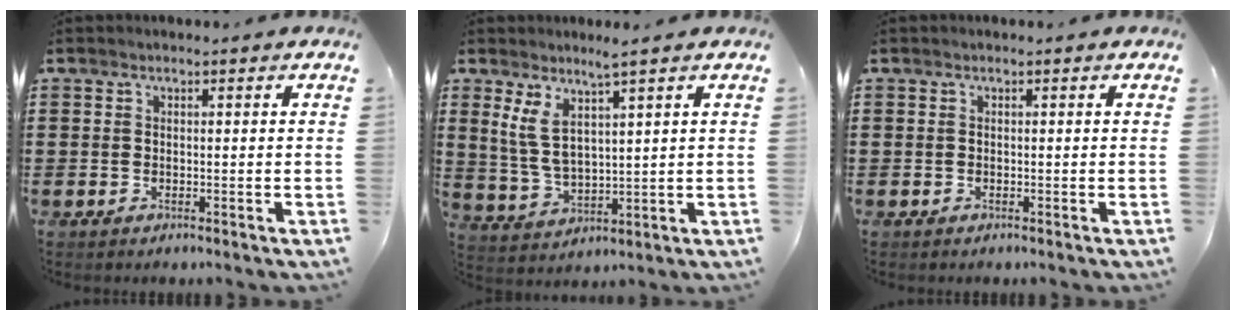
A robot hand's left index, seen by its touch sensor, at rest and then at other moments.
{"total": 5.8, "force": [3.0, 1.6, 4.8], "torque": [-0.116, -0.008, 0.048]}
{"total": 0.0}